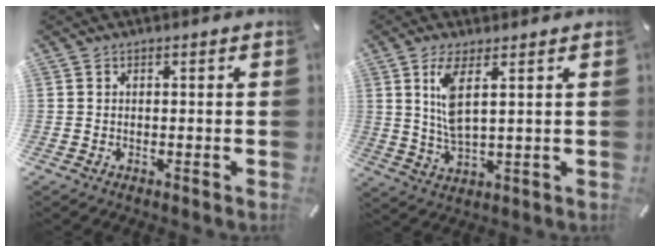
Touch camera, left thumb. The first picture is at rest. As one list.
[{"total": 7.7, "force": [3.0, 2.4, 6.7], "torque": [-0.144, -0.008, 0.048]}]